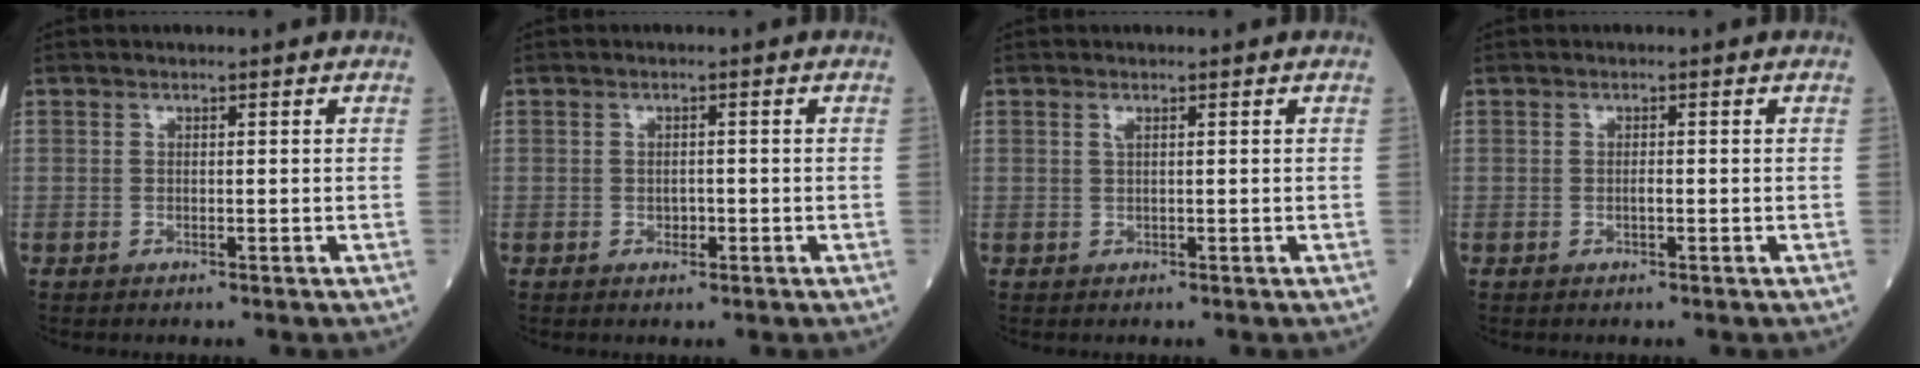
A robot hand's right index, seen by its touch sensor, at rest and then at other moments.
{"total": 1.2, "force": [-0.4, 0.7, 0.8], "torque": [-0.011, 0.002, -0.004]}
{"total": 0.6, "force": [0.3, 0.0, 0.4], "torque": [-0.014, 0.001, 0.007]}
{"total": 0.6, "force": [-0.2, 0.1, 0.6], "torque": [-0.012, 0.001, -0.002]}